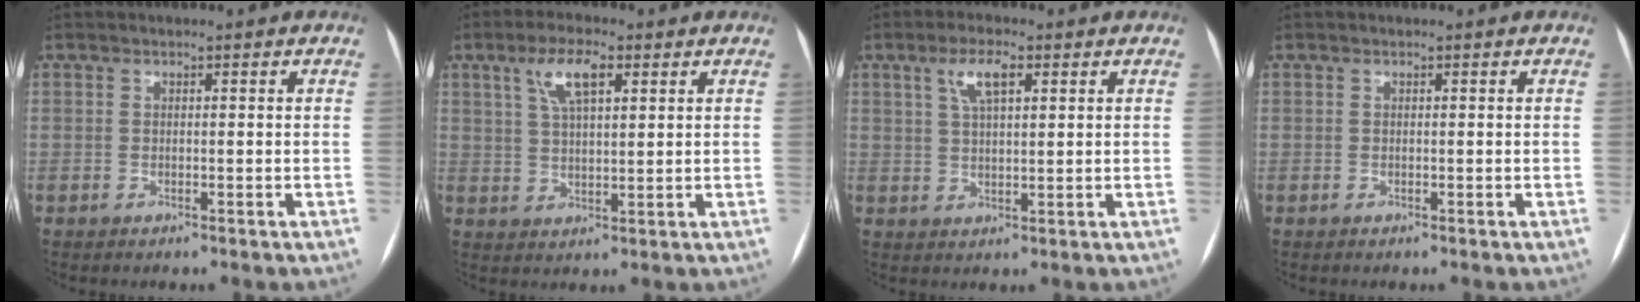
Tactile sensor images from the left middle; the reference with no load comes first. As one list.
[{"total": 6.7, "force": [3.2, 2.0, 5.5], "torque": [-0.109, 0.014, 0.061]}, {"total": 5.2, "force": [2.4, 1.5, 4.3], "torque": [-0.088, 0.011, 0.047]}, {"total": 0.0}]